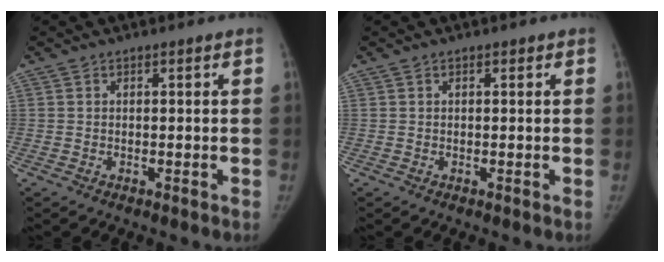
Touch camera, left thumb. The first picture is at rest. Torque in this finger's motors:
{"motor_torque": [-0.02, 0.08, -0.46, 0.26, 0.03]}